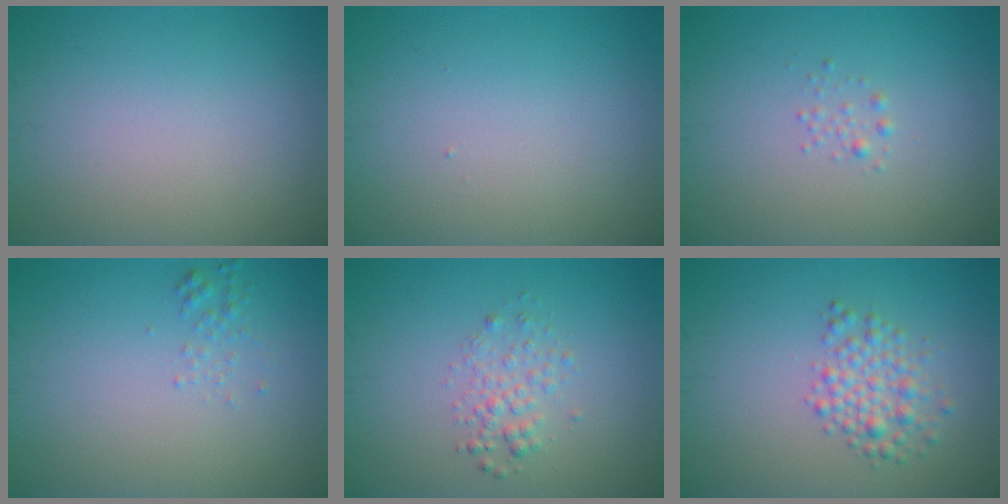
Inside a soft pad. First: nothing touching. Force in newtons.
{"total": 0.0}
{"total": 0.7, "press": 0.7, "slide": 0.0}
{"total": 1.0, "press": 1.0, "slide": 0.0}
{"total": 1.9, "press": 1.9, "slide": 0.1}
{"total": 2.9, "press": 2.9, "slide": 0.1}